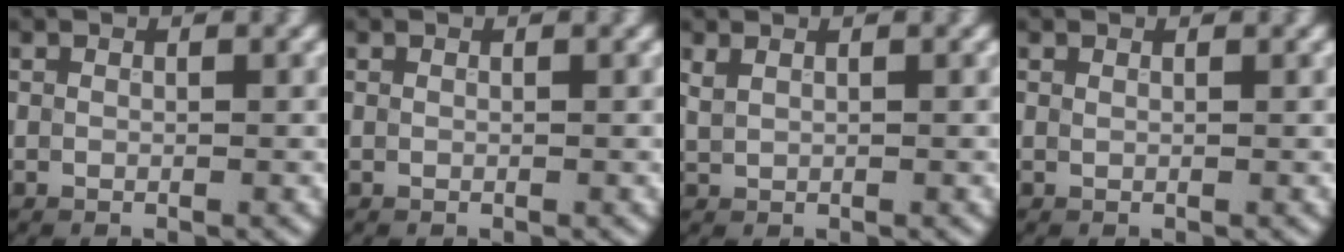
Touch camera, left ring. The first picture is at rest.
{"total": 0.0}
{"total": 0.7, "force": [0.6, 0.1, 0.4], "torque": [-0.014, 0.000, 0.017]}
{"total": 0.7, "force": [0.6, 0.1, 0.2], "torque": [-0.011, -0.004, 0.004]}